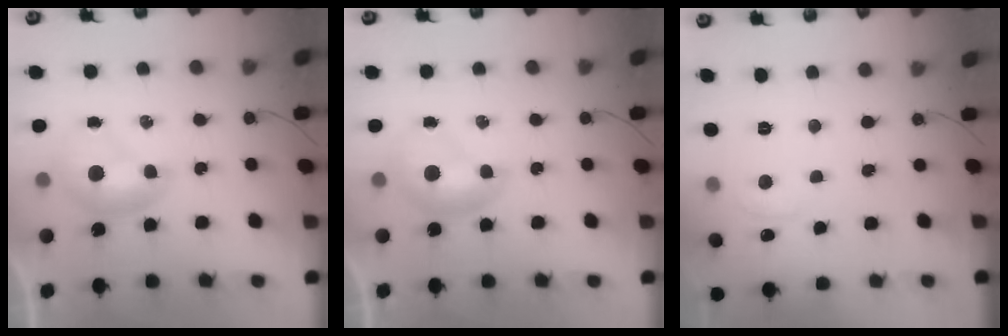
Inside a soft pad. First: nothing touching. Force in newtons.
{"total": 0.0}
{"total": 0.7, "press": 0.2, "slide": 0.6}